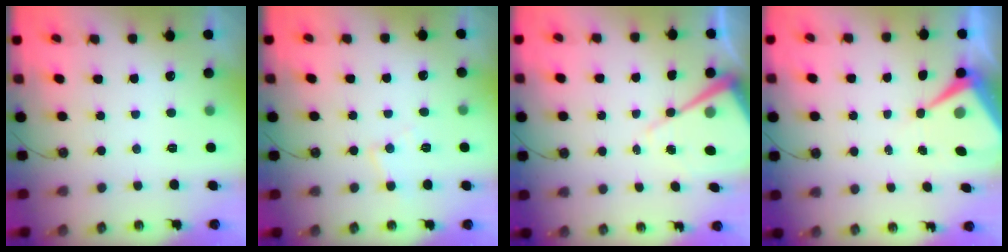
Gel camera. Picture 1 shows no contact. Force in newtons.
{"total": 6.0, "press": 6.0, "slide": 0.4}
{"total": 9.8, "press": 9.8, "slide": 0.7}
{"total": 8.2, "press": 8.2, "slide": 0.6}